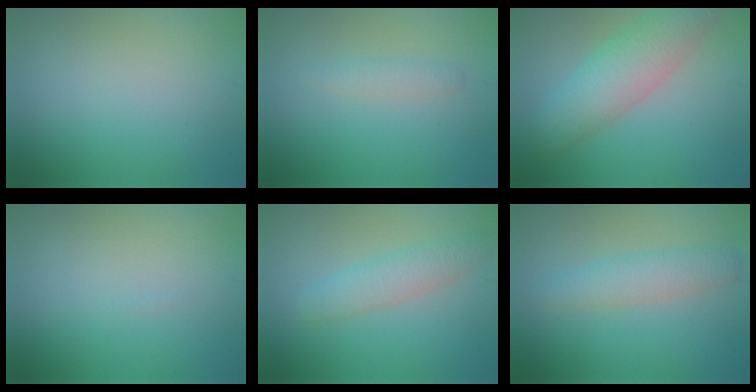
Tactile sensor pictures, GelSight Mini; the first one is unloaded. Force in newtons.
{"total": 1.3, "press": 1.3, "slide": 0.1}
{"total": 6.2, "press": 6.2, "slide": 0.3}
{"total": 0.0}
{"total": 2.9, "press": 2.9, "slide": 0.1}
{"total": 3.0, "press": 3.0, "slide": 0.1}